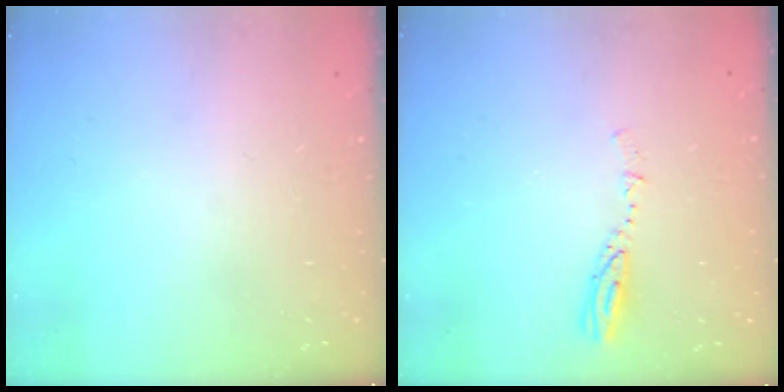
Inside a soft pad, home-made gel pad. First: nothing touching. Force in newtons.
{"total": 3.4, "press": 3.4, "slide": 0.2}